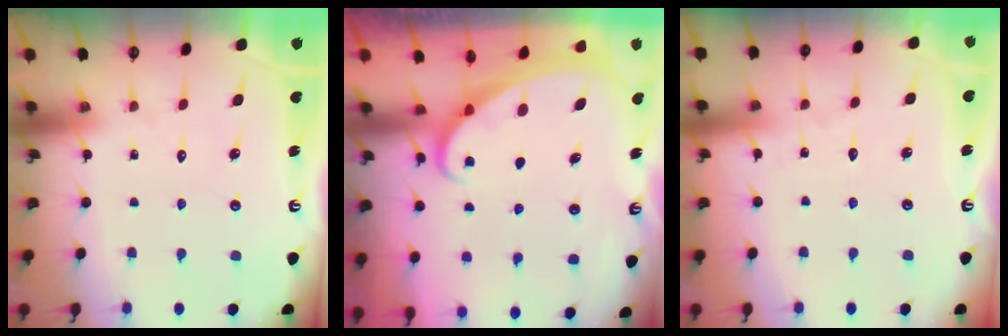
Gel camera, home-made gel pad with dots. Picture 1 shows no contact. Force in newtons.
{"total": 1.7, "press": 1.7, "slide": 0.2}
{"total": 1.7, "press": 1.7, "slide": 0.2}